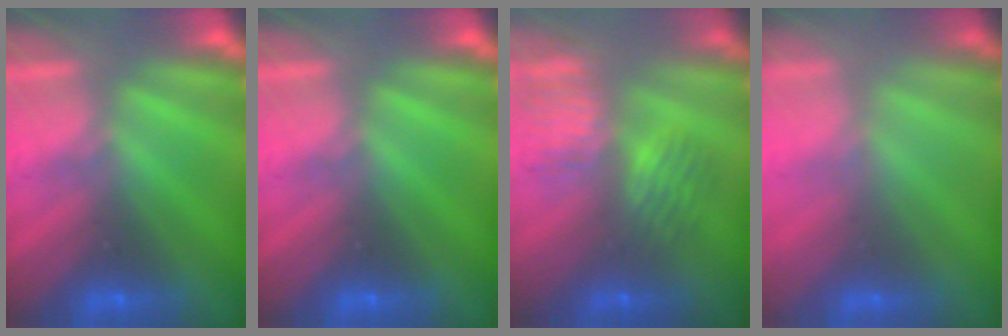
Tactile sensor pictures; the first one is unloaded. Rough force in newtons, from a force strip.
{"total": 0.0}
{"total": 6.2}
{"total": 1.6}